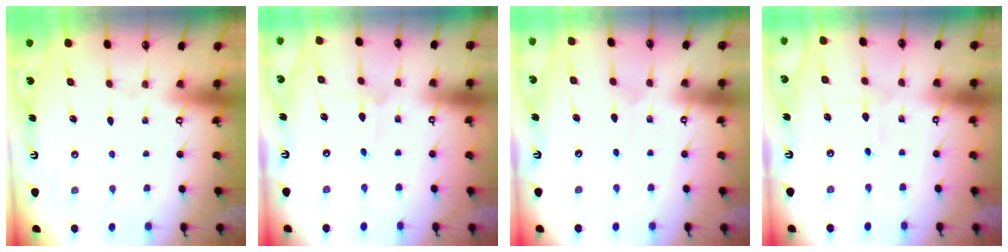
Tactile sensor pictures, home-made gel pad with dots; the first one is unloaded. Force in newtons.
{"total": 1.6, "press": 1.6, "slide": 0.2}
{"total": 2.9, "press": 2.9, "slide": 0.3}
{"total": 2.5, "press": 2.5, "slide": 0.3}